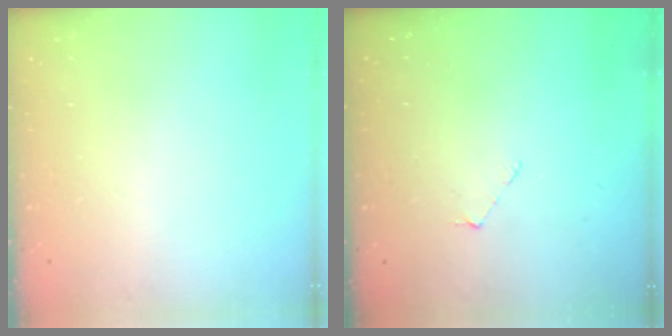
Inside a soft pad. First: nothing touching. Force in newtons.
{"total": 1.9, "press": 1.9, "slide": 0.2}